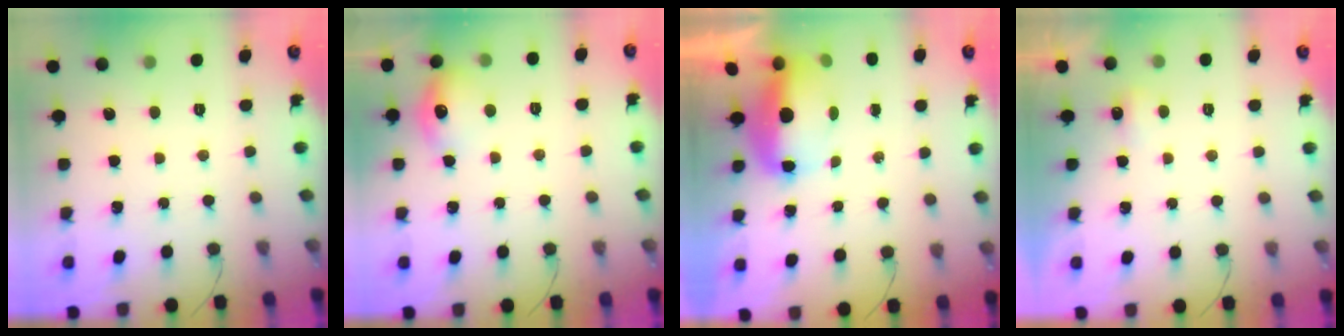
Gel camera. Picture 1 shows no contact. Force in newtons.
{"total": 10.5, "press": 10.5, "slide": 0.7}
{"total": 6.4, "press": 6.3, "slide": 1.0}
{"total": 3.0, "press": 2.9, "slide": 0.8}